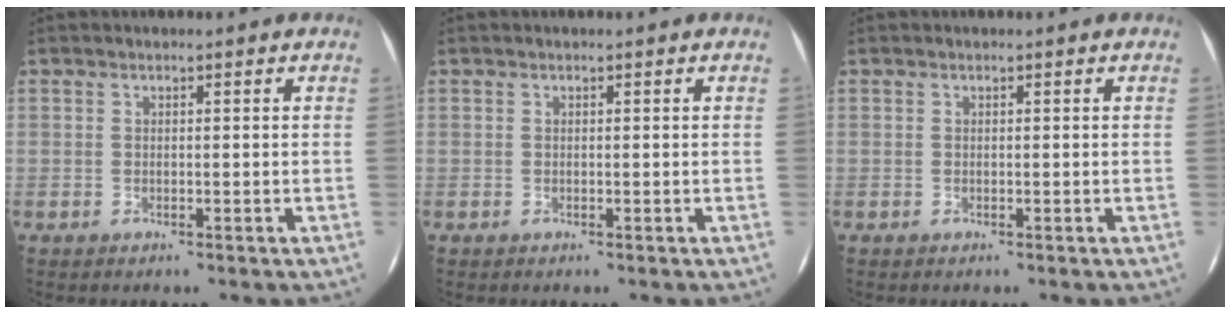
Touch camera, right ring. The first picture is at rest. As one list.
[{"total": 0.0}, {"total": 0.0}]